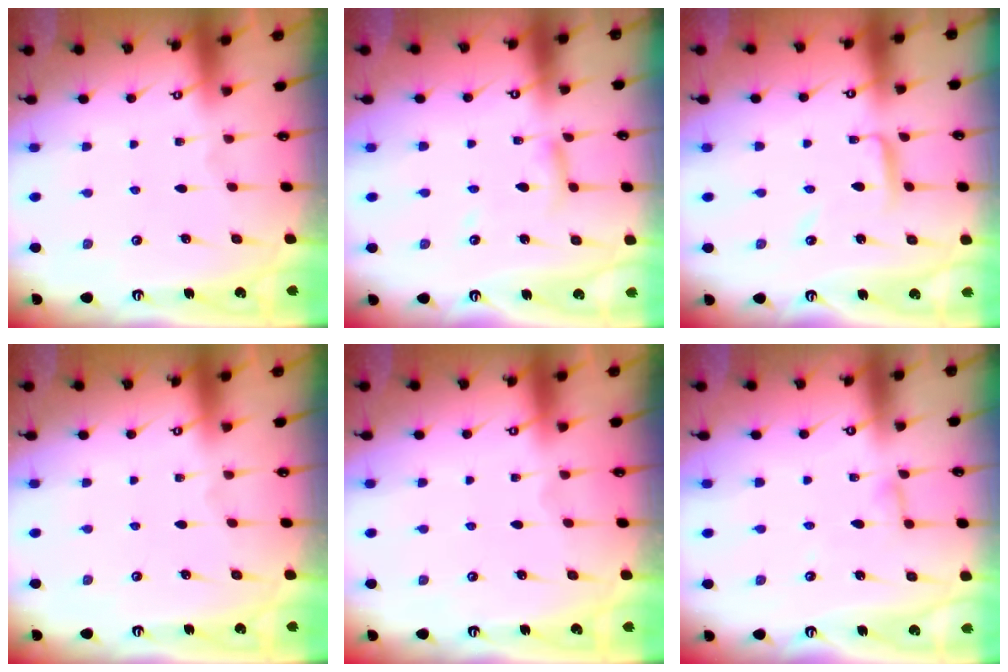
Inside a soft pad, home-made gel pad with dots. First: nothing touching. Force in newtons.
{"total": 5.9, "press": 5.9, "slide": 0.6}
{"total": 6.2, "press": 6.2, "slide": 0.4}
{"total": 0.0}
{"total": 0.0}
{"total": 3.4, "press": 3.4, "slide": 0.3}